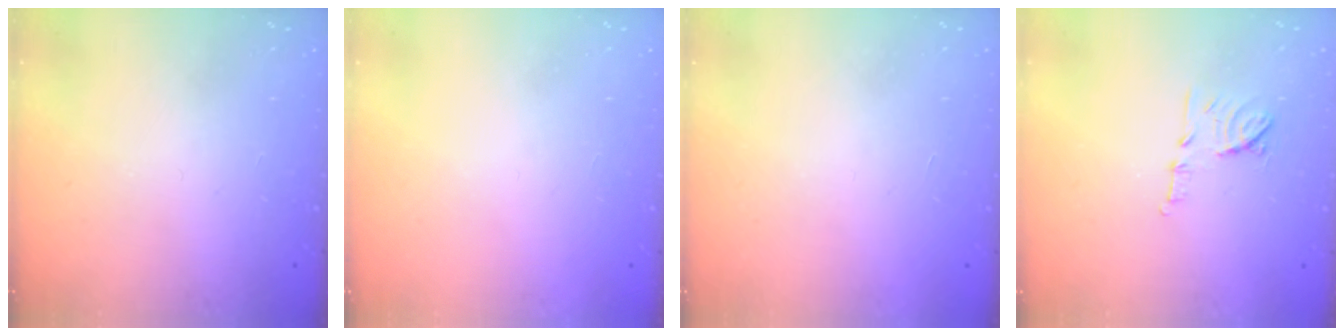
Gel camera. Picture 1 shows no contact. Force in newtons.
{"total": 1.5, "press": 1.5, "slide": 0.1}
{"total": 1.7, "press": 1.7, "slide": 0.1}
{"total": 8.3, "press": 8.3, "slide": 1.1}